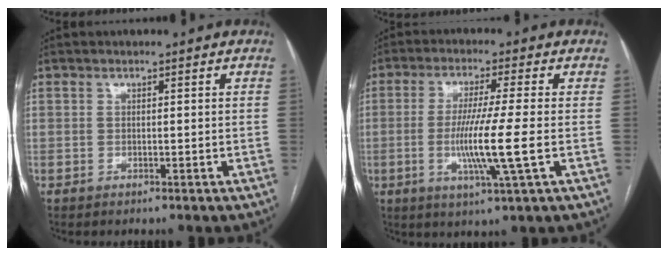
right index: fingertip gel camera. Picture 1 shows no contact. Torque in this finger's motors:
{"motor_torque": [1.89, -0.24, 0.88, 0.17]}